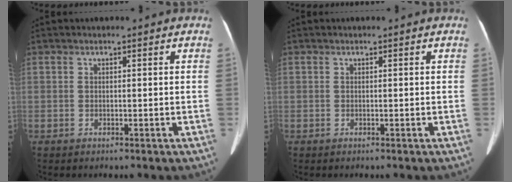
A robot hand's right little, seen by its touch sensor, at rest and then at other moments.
{"total": 0.0}